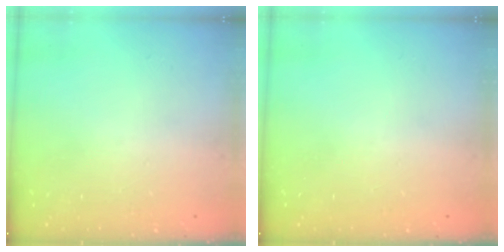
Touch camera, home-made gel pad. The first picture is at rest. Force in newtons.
{"total": 0.0}